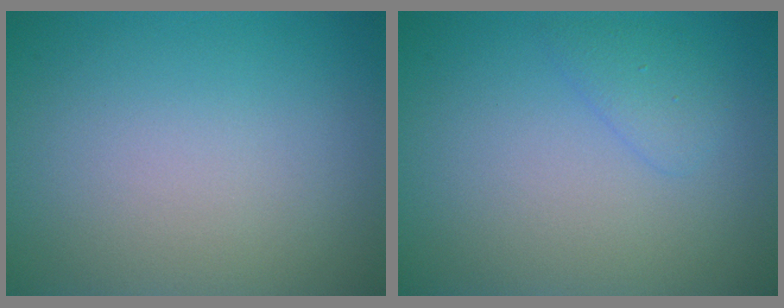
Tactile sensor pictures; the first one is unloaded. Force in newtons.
{"total": 1.4, "press": 1.4, "slide": 0.2}